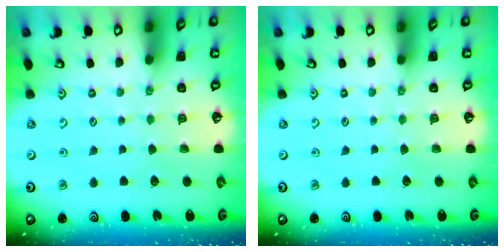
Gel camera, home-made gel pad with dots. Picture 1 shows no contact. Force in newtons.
{"total": 0.0}